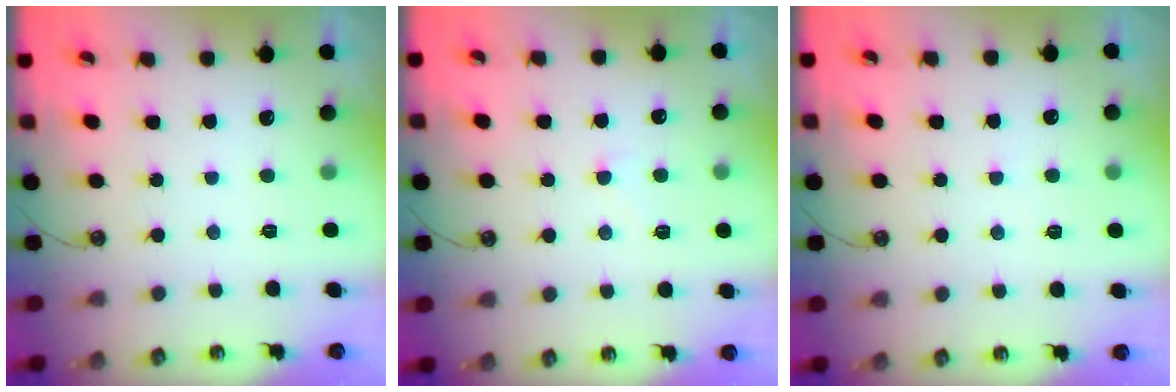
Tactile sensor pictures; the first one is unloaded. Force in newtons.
{"total": 2.7, "press": 2.6, "slide": 0.5}
{"total": 5.2, "press": 5.2, "slide": 0.2}